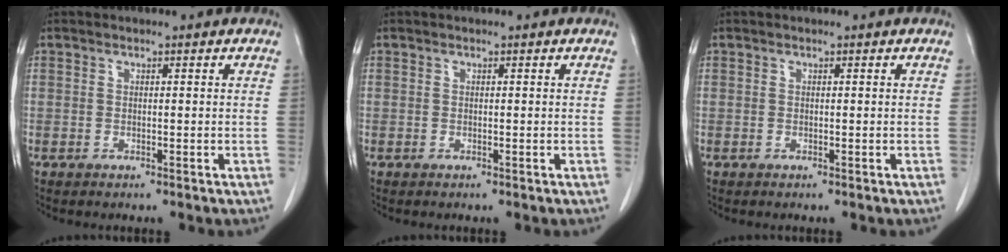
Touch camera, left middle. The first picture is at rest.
{"total": 0.0}
{"total": 0.0}